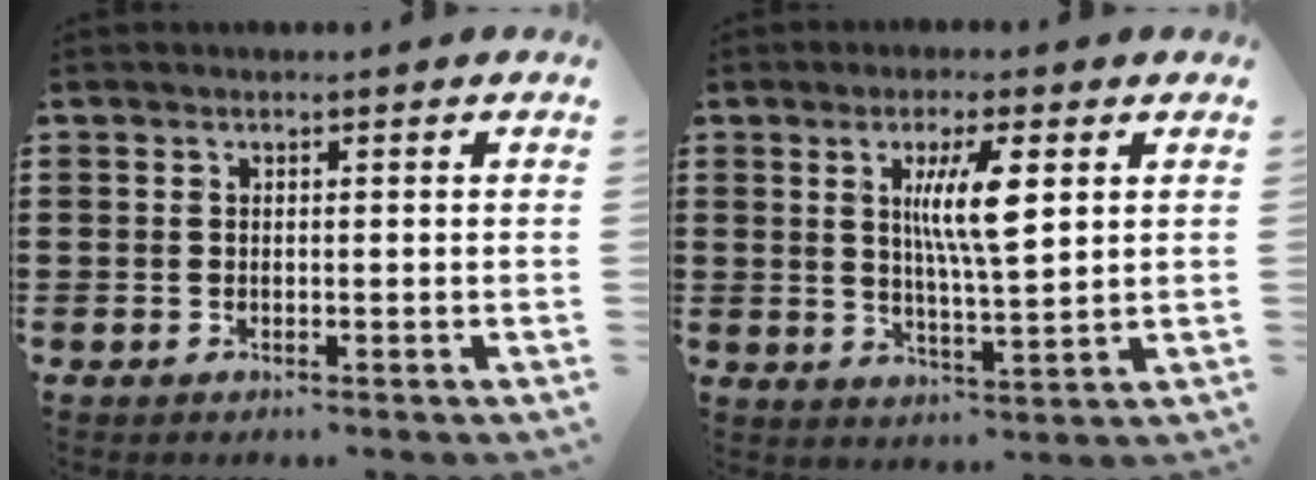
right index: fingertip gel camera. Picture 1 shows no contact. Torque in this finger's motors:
{"motor_torque": [0.93, 0.19, 0.30, 0.14]}